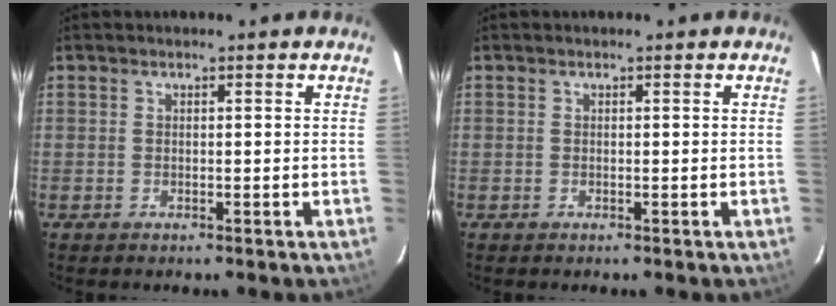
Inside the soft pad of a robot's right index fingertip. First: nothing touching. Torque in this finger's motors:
{"motor_torque": [0.00, 0.00, 0.00, -0.01]}